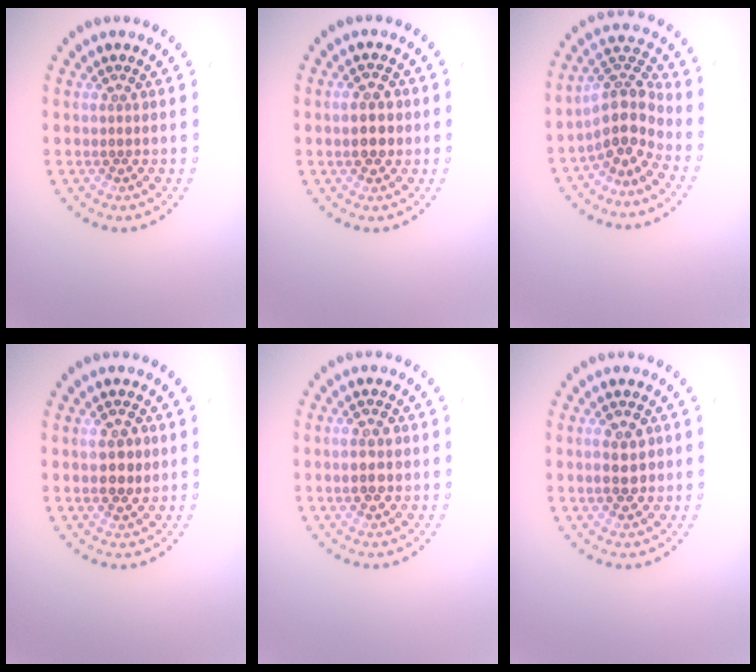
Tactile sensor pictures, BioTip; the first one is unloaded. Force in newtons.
{"total": 2.7, "press": 2.7, "slide": 0.2}
{"total": 4.3, "press": 3.3, "slide": 2.8}
{"total": 2.7, "press": 2.7, "slide": 0.2}
{"total": 3.1, "press": 3.1, "slide": 0.4}
{"total": 2.7, "press": 2.7, "slide": 0.1}